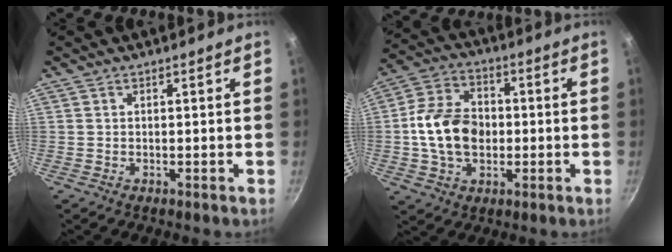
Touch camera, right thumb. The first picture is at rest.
{"total": 13.4, "force": [-0.7, 9.8, 9.1], "torque": [-0.145, 0.018, -0.022]}